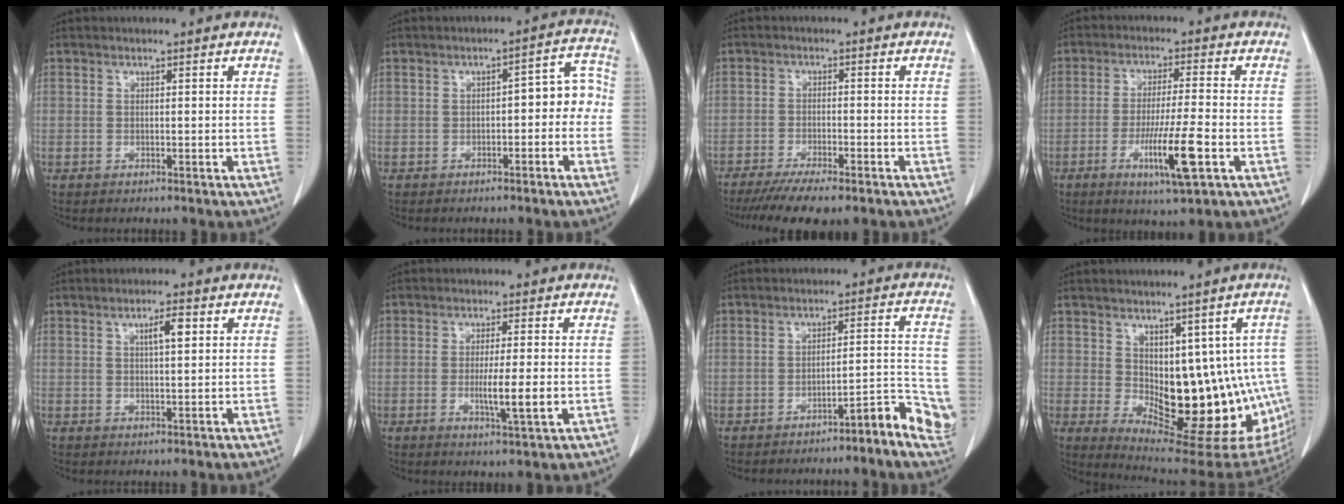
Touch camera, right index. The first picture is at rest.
{"total": 6.4, "force": [-0.7, 2.8, 5.7], "torque": [-0.062, 0.044, -0.006]}
{"total": 8.9, "force": [-6.9, 1.5, 5.4], "torque": [-0.077, -0.016, -0.109]}
{"total": 9.5, "force": [-3.6, 0.1, 8.8], "torque": [-0.153, -0.021, -0.062]}
{"total": 3.2, "force": [1.3, 0.5, 2.9], "torque": [-0.044, 0.003, 0.019]}
{"total": 5.4, "force": [-1.1, 0.0, 5.3], "torque": [-0.089, -0.012, -0.018]}
{"total": 6.3, "force": [-3.5, 0.7, 5.1], "torque": [-0.048, 0.015, -0.048]}
{"total": 18.2, "force": [-2.2, 9.0, 15.7], "torque": [-0.145, 0.004, -0.004]}